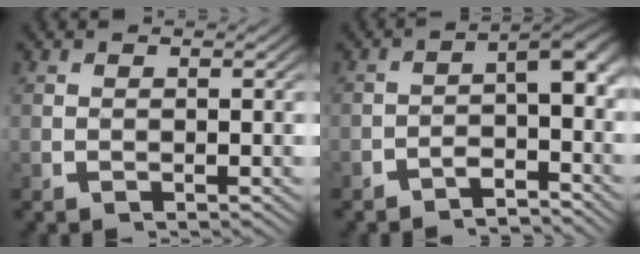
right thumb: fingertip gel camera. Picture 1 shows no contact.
{"total": 4.8, "force": [-1.8, 2.4, 3.7], "torque": [-0.036, -0.002, -0.037]}